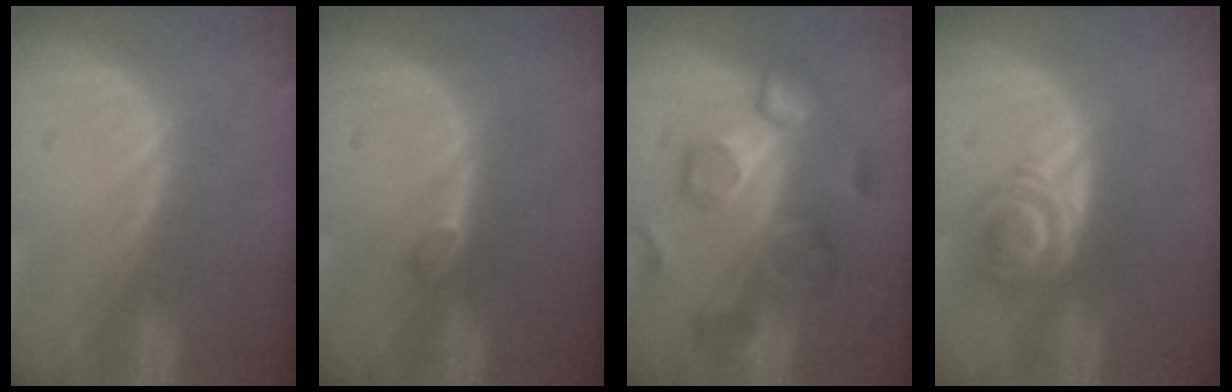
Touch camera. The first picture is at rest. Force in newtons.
{"total": 1.4, "press": 1.3, "slide": 0.3}
{"total": 9.1, "press": 8.8, "slide": 2.0}
{"total": 5.8, "press": 4.9, "slide": 3.2}